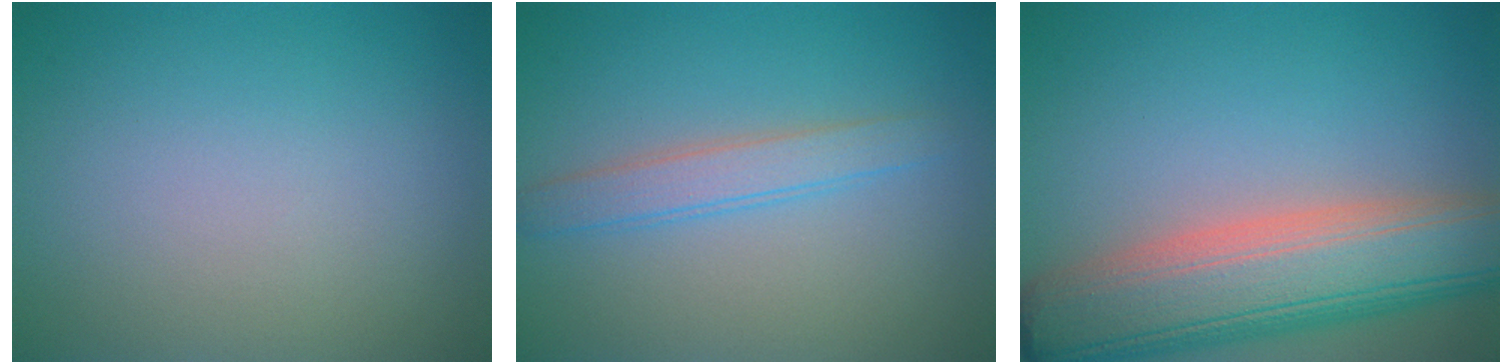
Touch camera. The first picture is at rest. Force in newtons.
{"total": 2.5, "press": 2.5, "slide": 0.0}
{"total": 10.5, "press": 10.4, "slide": 0.8}